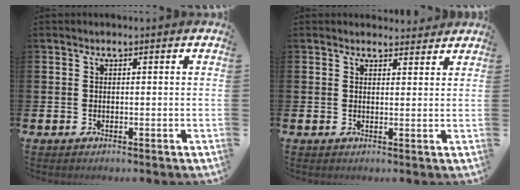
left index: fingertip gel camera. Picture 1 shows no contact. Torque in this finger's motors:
{"motor_torque": [0.34, -0.39, -0.03, -0.03]}